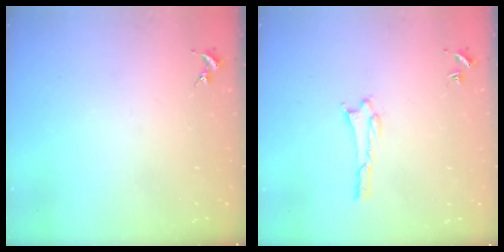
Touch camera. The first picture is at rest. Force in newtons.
{"total": 1.9, "press": 1.9, "slide": 0.2}